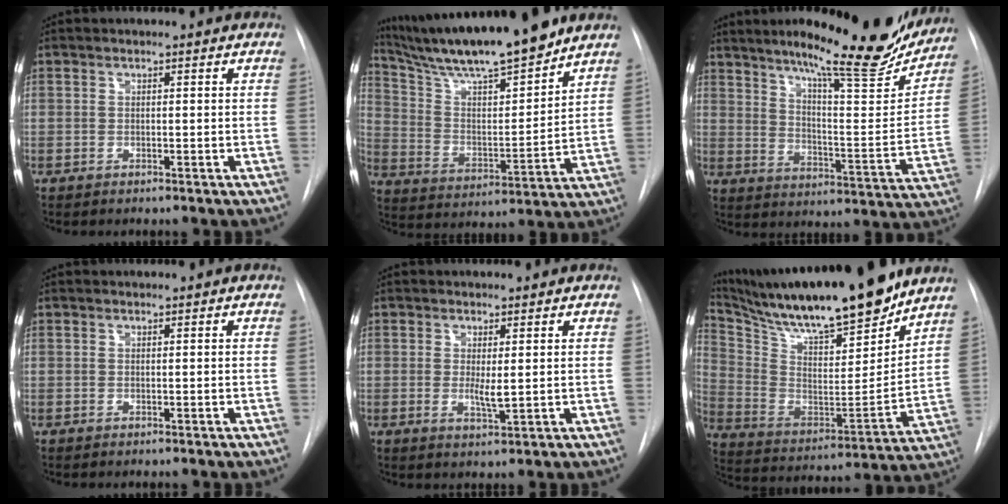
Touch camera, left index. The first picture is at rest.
{"total": 17.8, "force": [15.4, 0.6, 9.0], "torque": [-0.157, -0.007, 0.267]}
{"total": 20.7, "force": [17.0, 2.5, 11.5], "torque": [-0.167, -0.041, 0.234]}
{"total": 0.0}
{"total": 2.3, "force": [0.0, 0.4, 2.2], "torque": [-0.042, -0.013, 0.005]}
{"total": 25.8, "force": [21.8, 3.1, 13.4], "torque": [-0.257, -0.031, 0.352]}